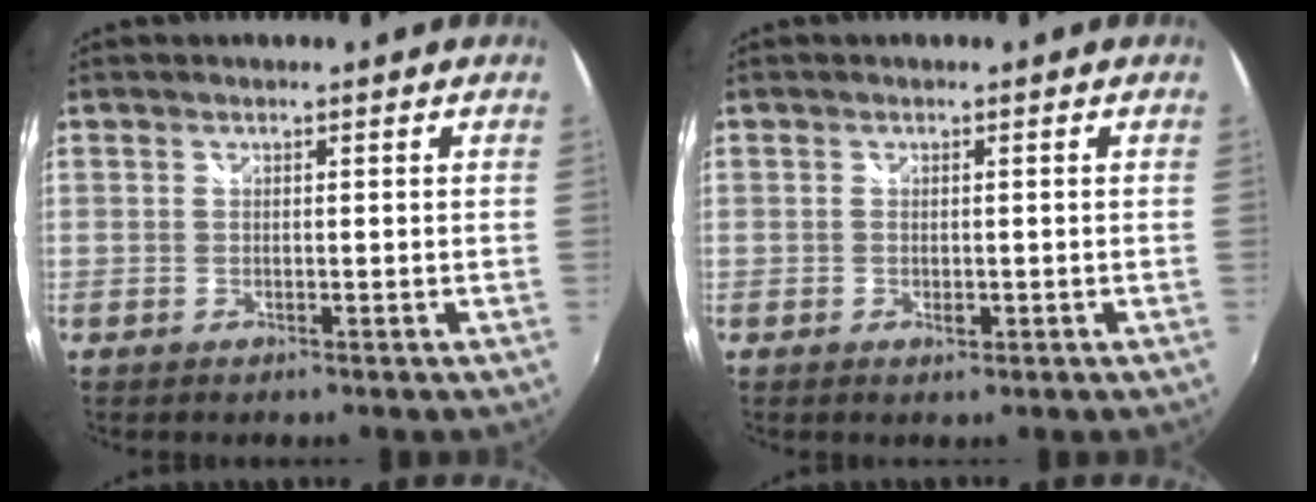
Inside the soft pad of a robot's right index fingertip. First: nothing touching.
{"total": 1.1, "force": [-0.2, 0.6, 0.8], "torque": [-0.014, -0.002, -0.003]}